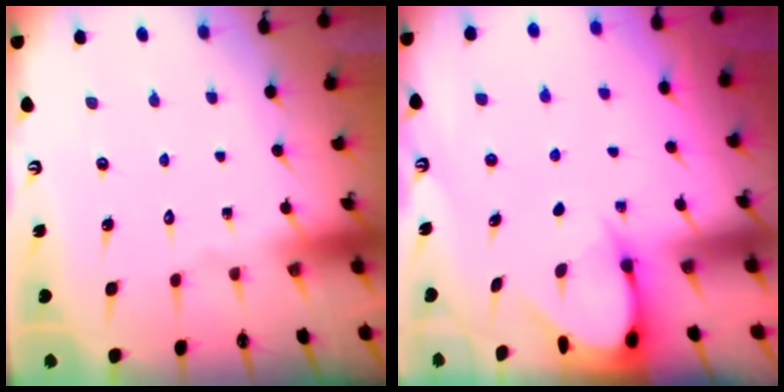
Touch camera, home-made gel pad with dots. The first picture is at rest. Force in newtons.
{"total": 3.9, "press": 3.9, "slide": 0.4}